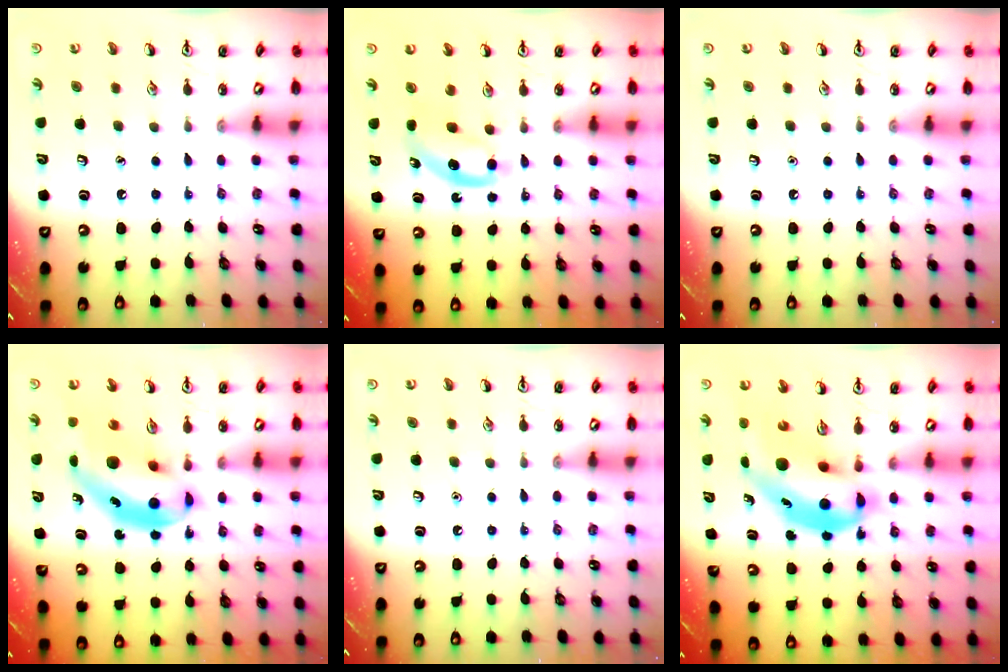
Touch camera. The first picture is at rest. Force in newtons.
{"total": 4.1, "press": 4.1, "slide": 0.7}
{"total": 0.0}
{"total": 10.7, "press": 10.2, "slide": 3.3}
{"total": 0.0}
{"total": 10.4, "press": 10.0, "slide": 2.8}